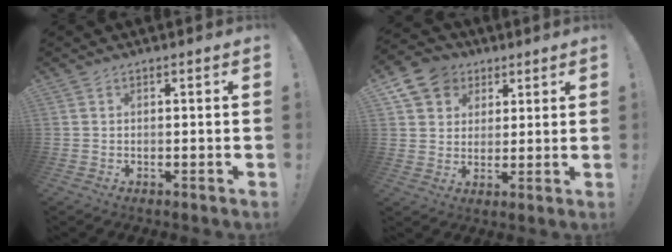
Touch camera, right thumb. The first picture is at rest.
{"total": 10.5, "force": [4.8, 8.7, 3.4], "torque": [-0.049, -0.023, 0.097]}